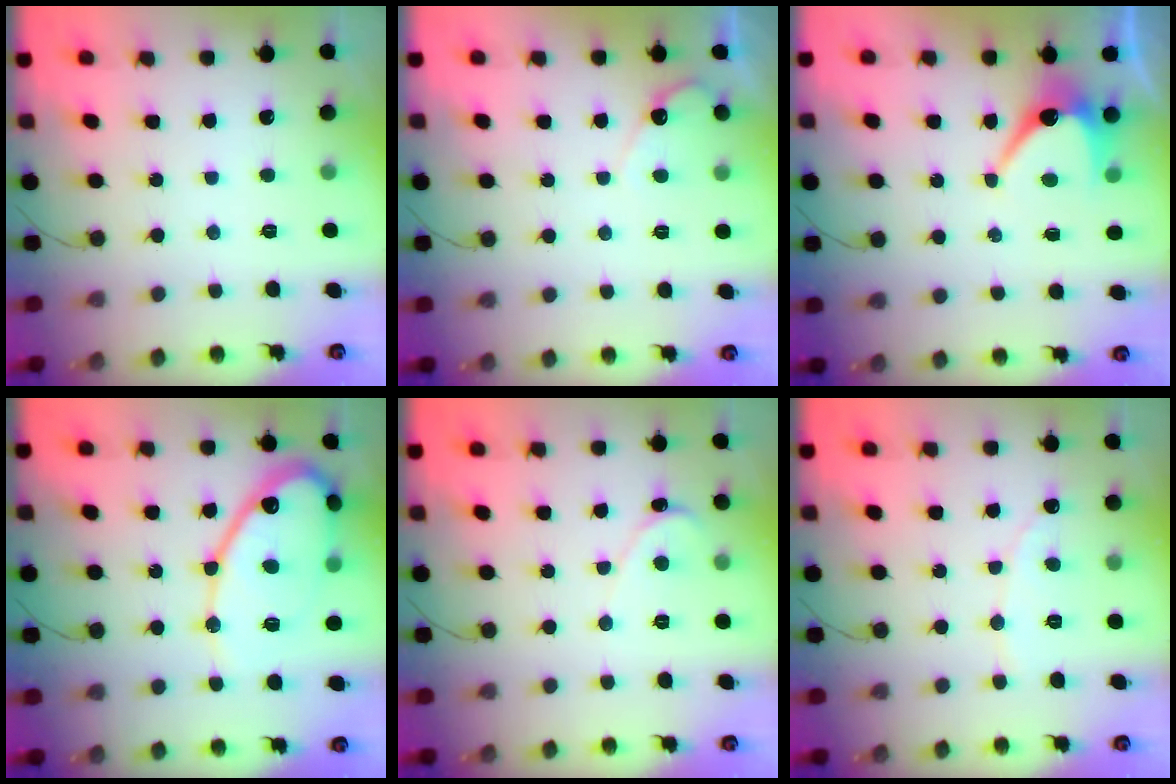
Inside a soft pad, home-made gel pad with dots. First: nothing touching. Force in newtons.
{"total": 4.3, "press": 4.3, "slide": 0.3}
{"total": 7.2, "press": 7.2, "slide": 0.3}
{"total": 14.2, "press": 14.1, "slide": 1.9}
{"total": 0.6, "press": 0.6, "slide": 0.1}
{"total": 1.7, "press": 1.7, "slide": 0.1}